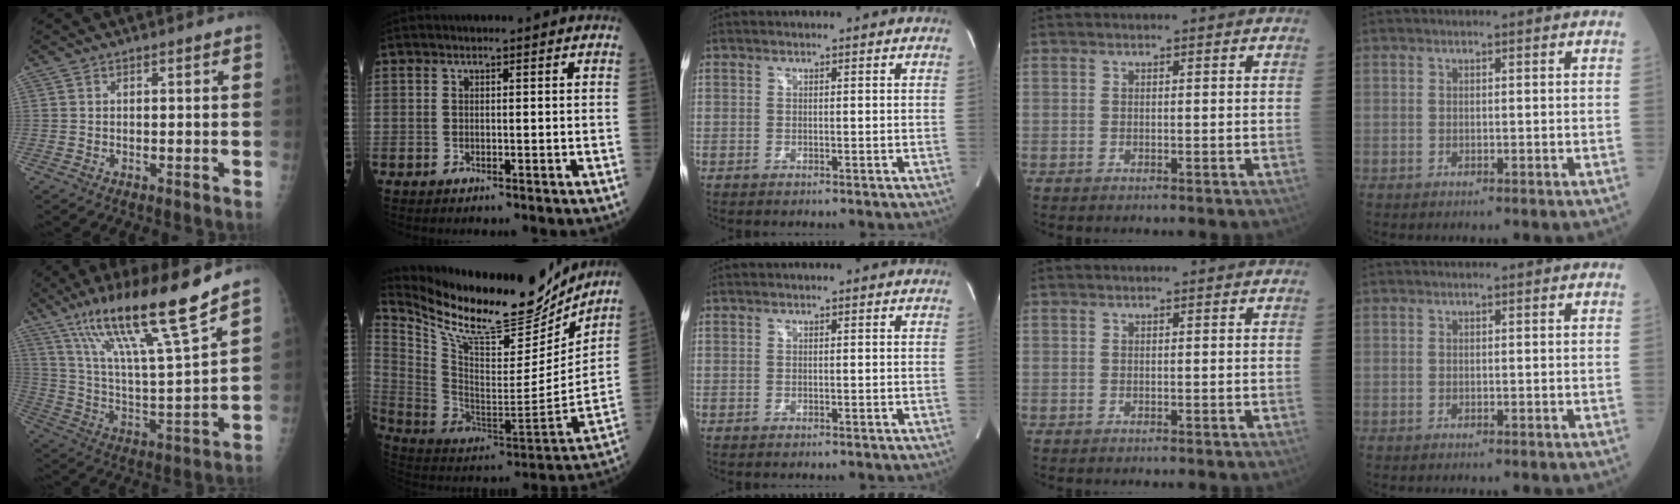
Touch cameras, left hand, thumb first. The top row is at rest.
{"thumb": {"total": 20.4, "force": [14.1, 1.3, 14.7], "torque": [-0.234, -0.065, 0.252]}, "index": {"total": 22.3, "force": [20.0, 4.6, 8.9], "torque": [-0.179, -0.051, 0.327]}}